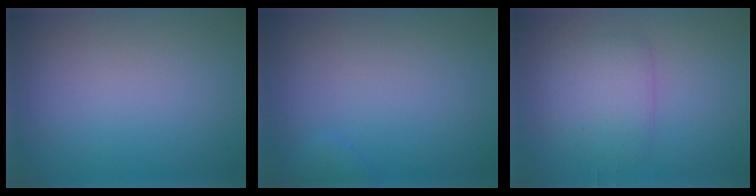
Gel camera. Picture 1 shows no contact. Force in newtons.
{"total": 0.7, "press": 0.7, "slide": 0.0}
{"total": 2.9, "press": 2.9, "slide": 0.1}